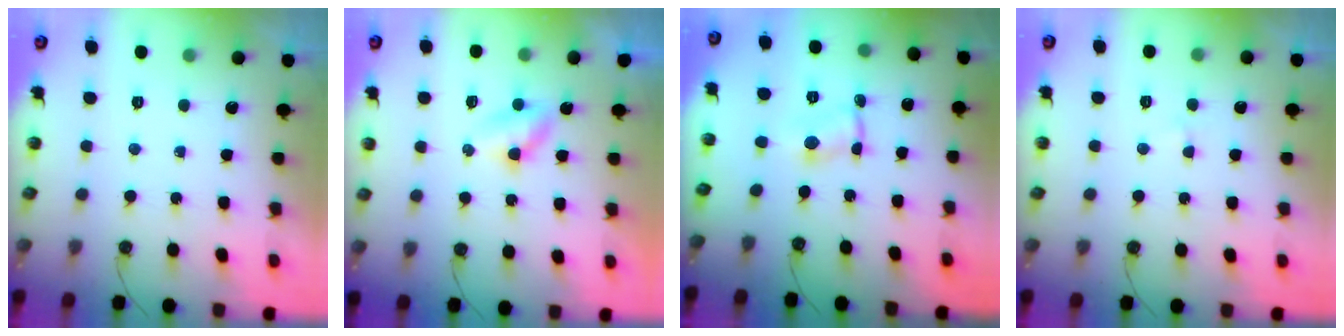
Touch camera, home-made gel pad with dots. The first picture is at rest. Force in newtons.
{"total": 3.3, "press": 3.2, "slide": 0.4}
{"total": 0.8, "press": 0.6, "slide": 0.5}
{"total": 1.6, "press": 1.6, "slide": 0.2}